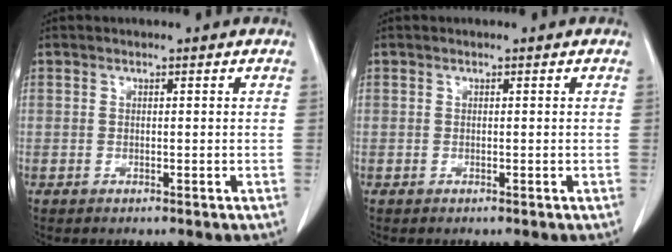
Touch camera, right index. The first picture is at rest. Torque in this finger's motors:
{"motor_torque": [0.00, 0.00, 0.00, 0.00]}